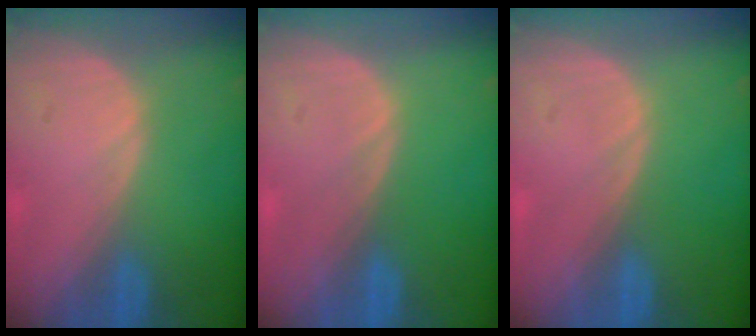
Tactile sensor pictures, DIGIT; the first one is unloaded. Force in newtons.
{"total": 0.0}
{"total": 0.0}